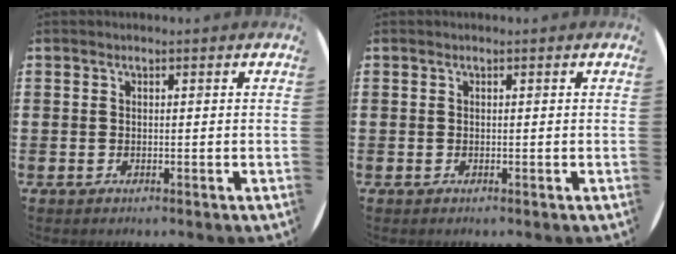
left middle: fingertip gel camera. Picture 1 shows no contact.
{"total": 0.0}